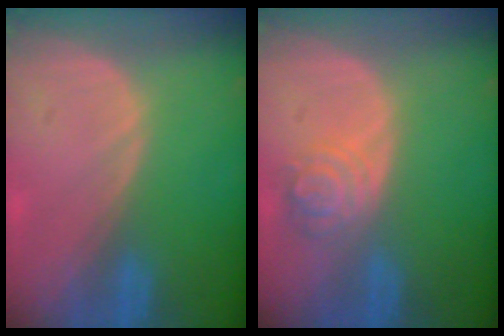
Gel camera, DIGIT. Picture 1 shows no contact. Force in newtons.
{"total": 4.3, "press": 4.3, "slide": 0.4}